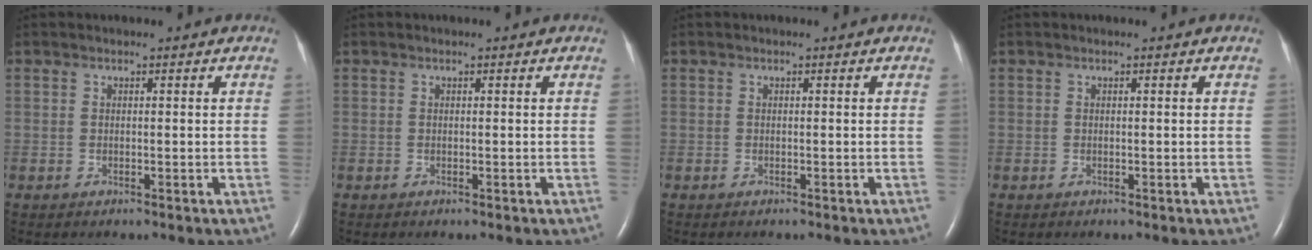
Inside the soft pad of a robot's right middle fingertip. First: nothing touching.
{"total": 0.0}
{"total": 0.0}
{"total": 0.0}